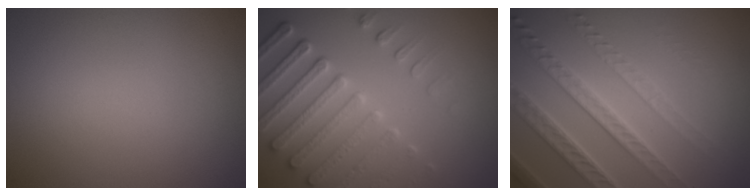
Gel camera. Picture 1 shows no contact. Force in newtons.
{"total": 6.4, "press": 5.2, "slide": 3.8}
{"total": 6.6, "press": 4.7, "slide": 4.5}